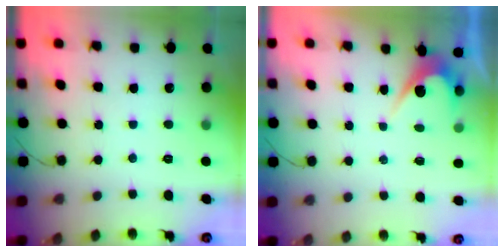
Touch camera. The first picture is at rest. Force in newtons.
{"total": 3.7, "press": 3.7, "slide": 0.2}